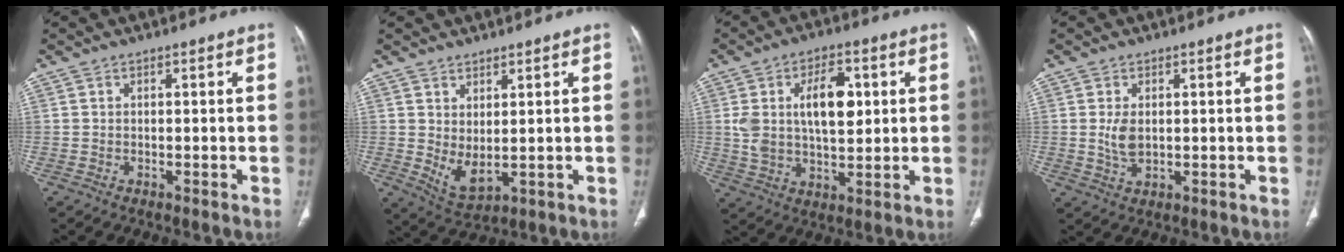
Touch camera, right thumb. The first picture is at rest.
{"total": 5.4, "force": [0.9, 2.5, 4.7], "torque": [-0.084, -0.018, 0.033]}
{"total": 12.9, "force": [2.8, 6.9, 10.5], "torque": [-0.167, -0.001, 0.054]}
{"total": 3.8, "force": [0.4, 2.2, 3.1], "torque": [-0.064, -0.008, 0.012]}